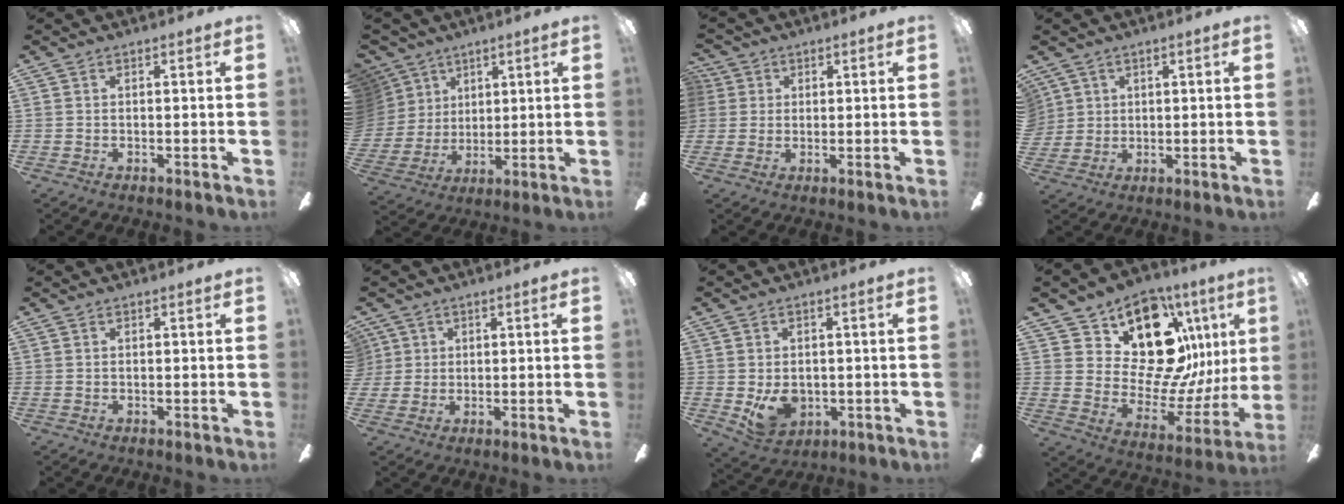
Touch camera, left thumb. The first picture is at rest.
{"total": 10.5, "force": [5.2, 8.9, 1.7], "torque": [-0.064, -0.027, 0.111]}
{"total": 3.6, "force": [1.2, 3.4, 0.2], "torque": [0.000, 0.006, 0.020]}
{"total": 3.6, "force": [1.9, 3.1, 0.0], "torque": [-0.014, 0.007, 0.036]}
{"total": 0.0}
{"total": 3.6, "force": [1.3, 3.3, 0.2], "torque": [-0.010, 0.005, 0.023]}
{"total": 8.0, "force": [-1.2, 6.2, 4.9], "torque": [-0.069, 0.002, -0.017]}
{"total": 20.0, "force": [11.6, 10.4, 12.5], "torque": [-0.215, -0.094, 0.209]}